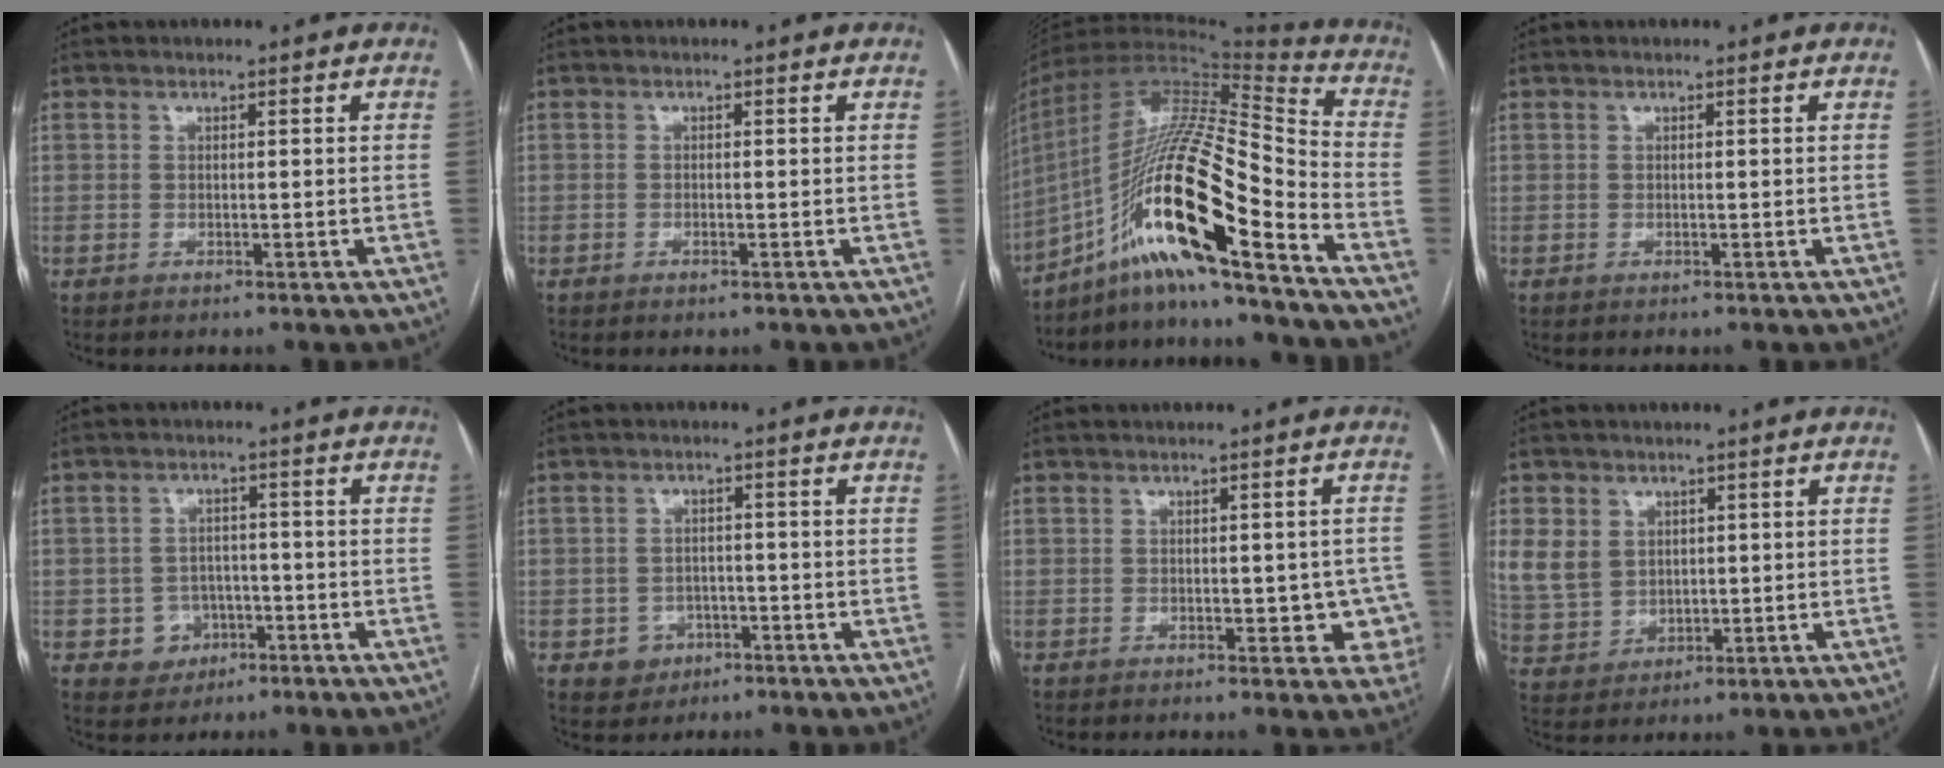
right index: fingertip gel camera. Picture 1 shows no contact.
{"total": 0.8, "force": [-0.5, 0.1, 0.5], "torque": [-0.010, -0.001, -0.007]}
{"total": 22.3, "force": [-12.7, 1.9, 18.2], "torque": [-0.348, -0.003, -0.229]}
{"total": 0.0}
{"total": 4.8, "force": [-1.8, 4.4, 0.7], "torque": [-0.002, 0.013, -0.019]}
{"total": 4.0, "force": [-1.6, 3.6, 0.7], "torque": [-0.002, 0.011, -0.018]}
{"total": 4.5, "force": [-0.4, 2.7, 3.6], "torque": [-0.022, 0.019, 0.002]}
{"total": 8.4, "force": [2.8, 7.1, 3.5], "torque": [-0.087, 0.011, 0.073]}